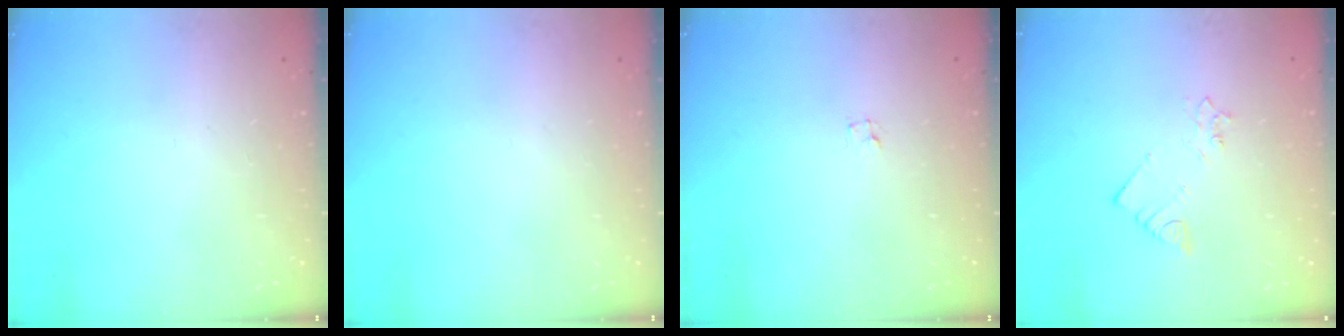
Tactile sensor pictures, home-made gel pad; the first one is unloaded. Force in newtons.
{"total": 0.0}
{"total": 1.2, "press": 1.2, "slide": 0.1}
{"total": 2.7, "press": 2.7, "slide": 0.3}